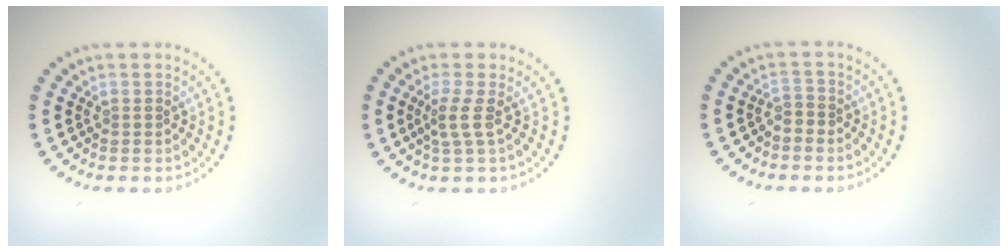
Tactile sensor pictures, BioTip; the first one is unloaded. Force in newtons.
{"total": 1.8, "press": 1.3, "slide": 1.3}
{"total": 0.9, "press": 0.5, "slide": 0.7}